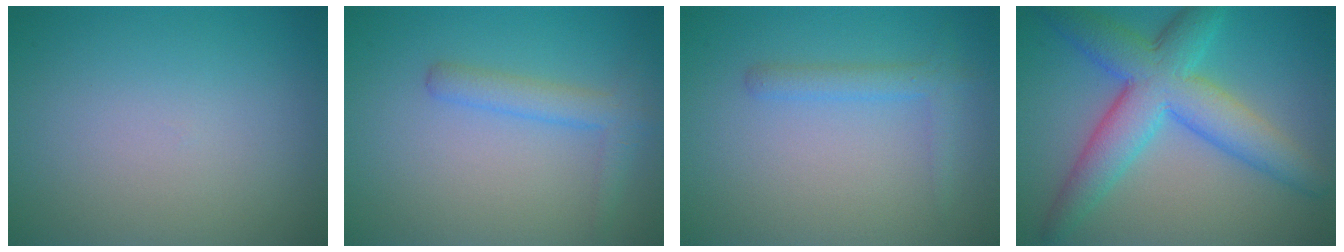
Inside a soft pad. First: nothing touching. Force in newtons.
{"total": 2.5, "press": 2.5, "slide": 0.0}
{"total": 1.9, "press": 1.9, "slide": 0.1}
{"total": 7.9, "press": 7.9, "slide": 0.3}